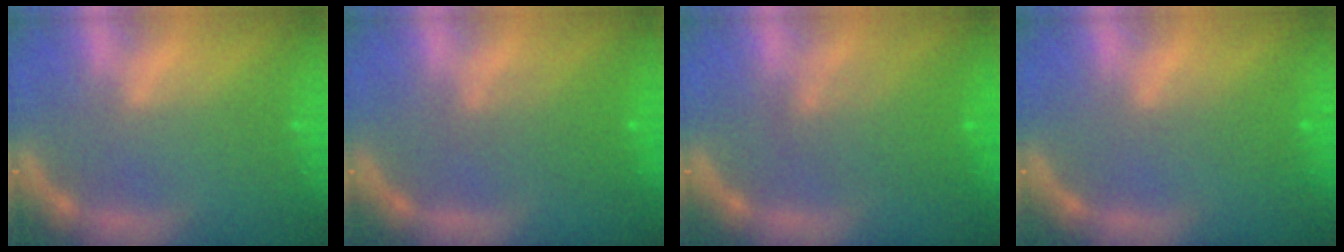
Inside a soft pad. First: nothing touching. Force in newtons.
{"total": 3.0}
{"total": 4.6}
{"total": 1.4}